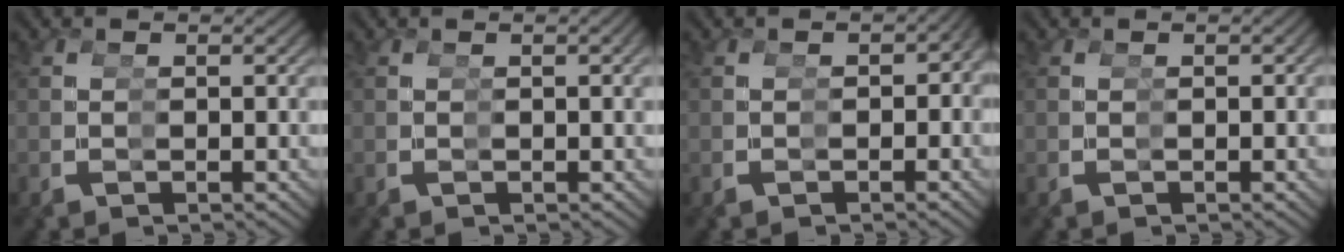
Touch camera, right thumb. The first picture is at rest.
{"total": 0.9, "force": [0.1, -0.3, 0.9], "torque": [-0.015, 0.004, 0.004]}
{"total": 2.2, "force": [-0.6, 1.6, 1.3], "torque": [-0.006, -0.010, -0.006]}
{"total": 0.6, "force": [-0.1, 0.3, 0.5], "torque": [-0.008, -0.006, 0.001]}